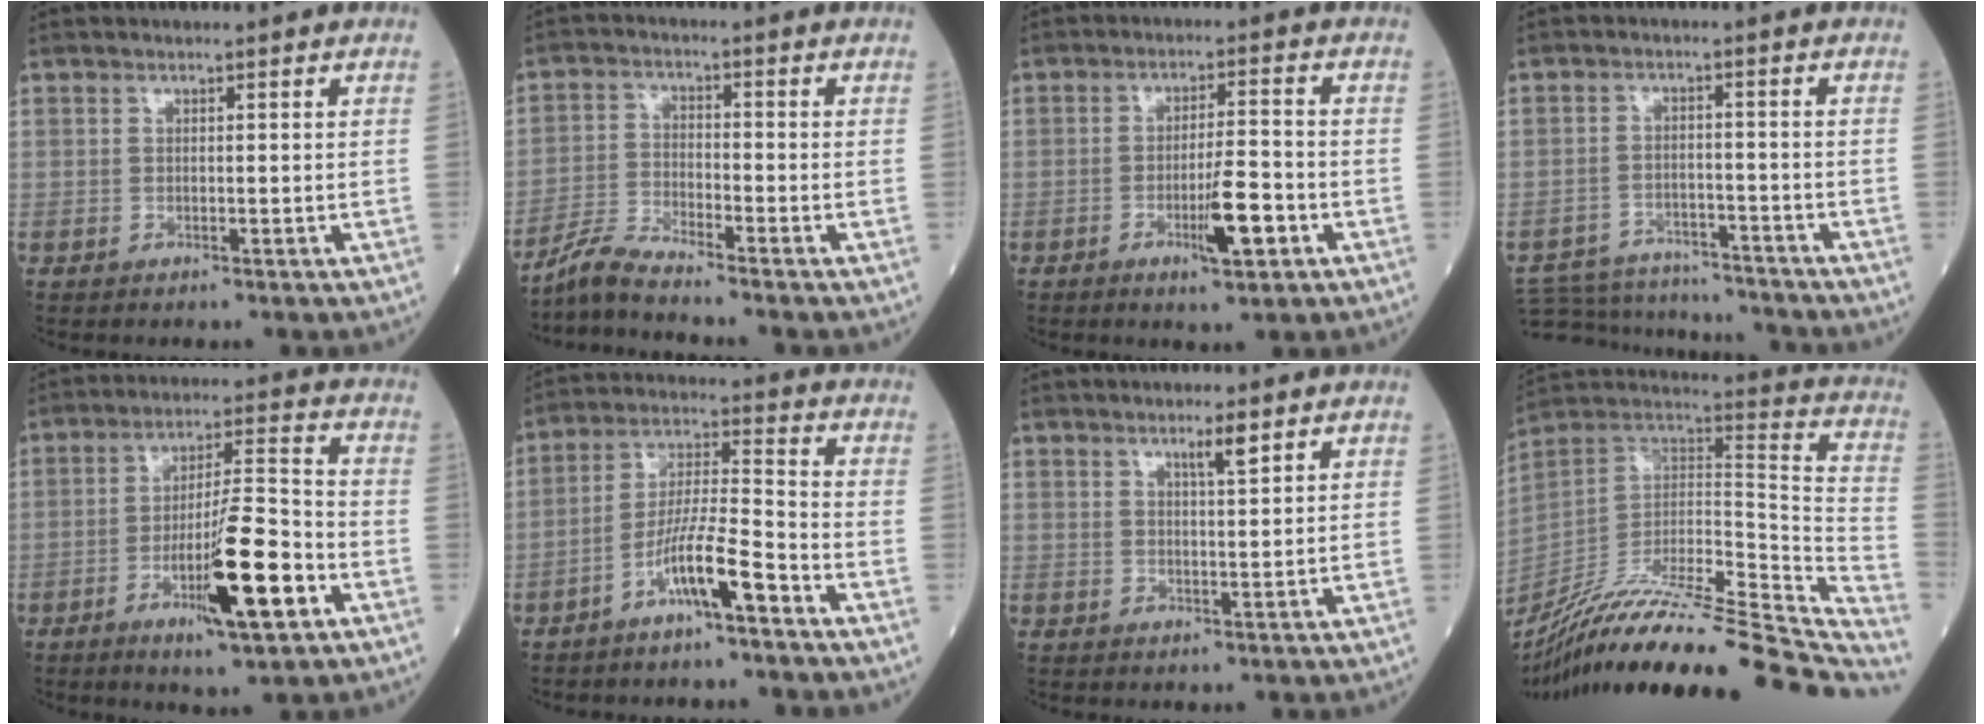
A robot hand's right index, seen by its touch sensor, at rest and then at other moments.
{"total": 5.2, "force": [-4.9, -1.2, 1.3], "torque": [-0.035, -0.019, -0.099]}
{"total": 6.6, "force": [-2.6, 0.8, 6.0], "torque": [-0.103, -0.004, -0.040]}
{"total": 12.5, "force": [-12.1, 2.3, 2.2], "torque": [-0.040, 0.010, -0.176]}
{"total": 13.1, "force": [-5.0, 1.5, 12.0], "torque": [-0.206, -0.007, -0.080]}
{"total": 8.7, "force": [-5.2, 0.5, 7.0], "torque": [-0.138, 0.007, -0.095]}
{"total": 2.7, "force": [1.8, 0.0, 2.0], "torque": [-0.040, -0.001, 0.034]}
{"total": 38.9, "force": [-32.7, 3.4, 20.8], "torque": [-0.267, -0.060, -0.480]}